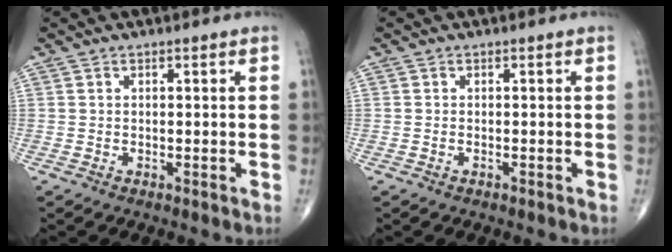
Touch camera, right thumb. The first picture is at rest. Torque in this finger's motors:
{"motor_torque": [-0.19, 0.01, -0.16, 0.03, -0.04]}